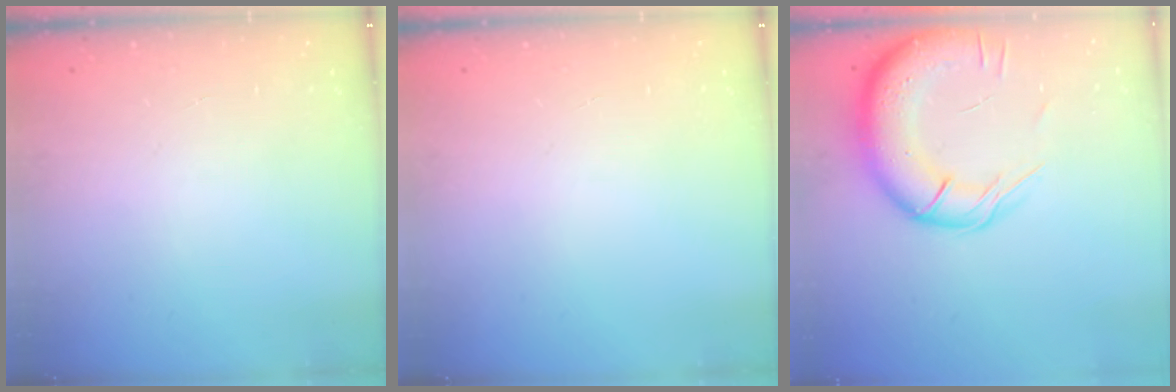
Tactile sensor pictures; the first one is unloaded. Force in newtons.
{"total": 0.0}
{"total": 18.1, "press": 17.7, "slide": 3.6}